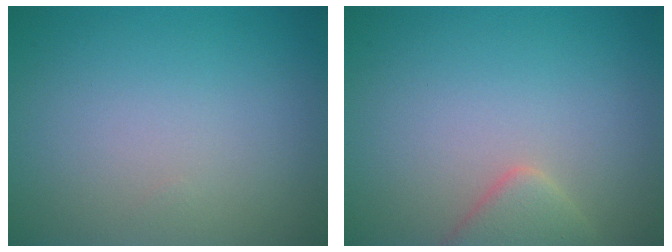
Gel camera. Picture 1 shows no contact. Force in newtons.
{"total": 2.5, "press": 2.5, "slide": 0.2}